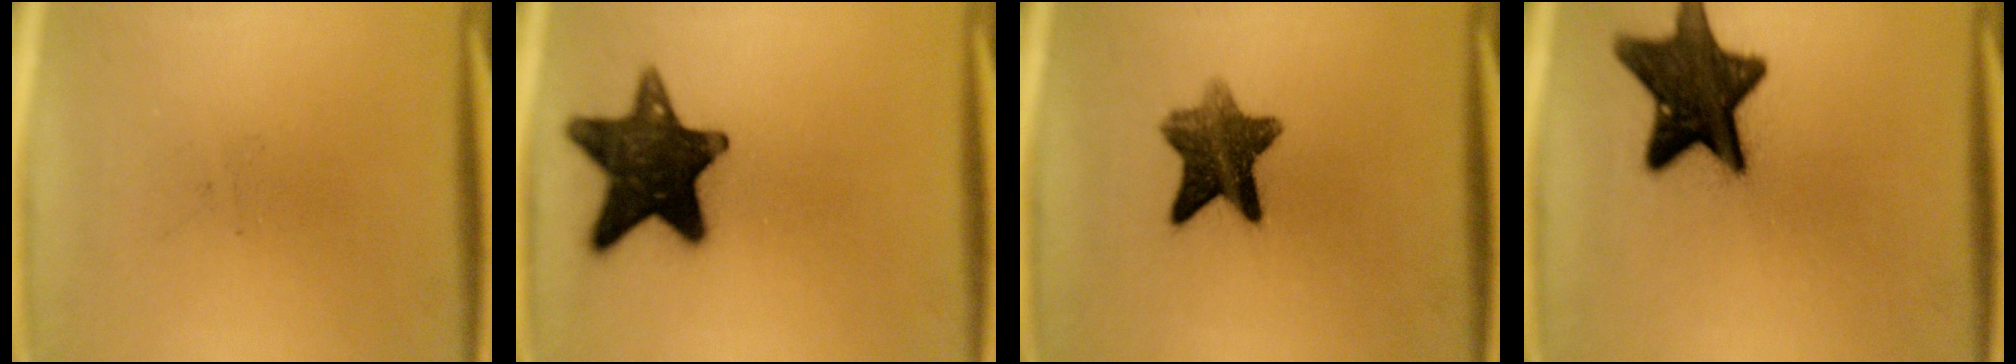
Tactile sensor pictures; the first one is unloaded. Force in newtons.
{"total": 15.8}
{"total": 8.9}
{"total": 15.5}